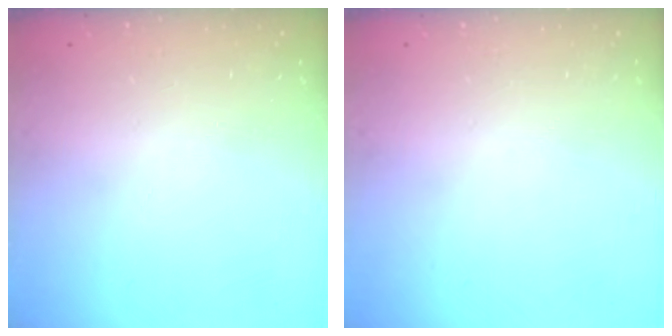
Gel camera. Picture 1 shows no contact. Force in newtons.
{"total": 0.0}